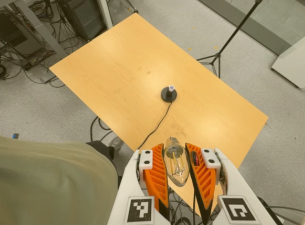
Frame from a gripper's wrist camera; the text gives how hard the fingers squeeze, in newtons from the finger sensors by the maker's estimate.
{"total": 21.2, "left": 23.4, "right": 19.0}